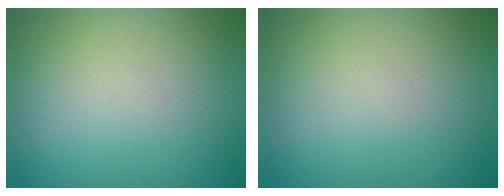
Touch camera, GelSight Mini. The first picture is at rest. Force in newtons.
{"total": 0.0}